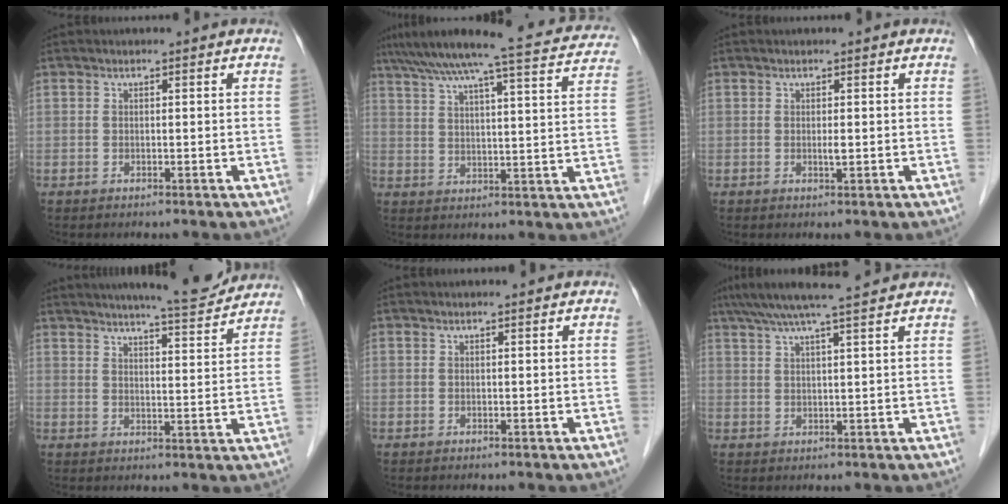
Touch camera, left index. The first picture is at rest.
{"total": 22.7, "force": [20.2, 1.7, 10.2], "torque": [-0.166, 0.008, 0.261]}
{"total": 0.8, "force": [0.1, 0.1, 0.8], "torque": [-0.018, -0.003, 0.002]}
{"total": 11.0, "force": [10.2, 0.6, 4.1], "torque": [-0.060, -0.002, 0.133]}
{"total": 1.3, "force": [1.2, 0.0, 0.5], "torque": [-0.008, 0.011, 0.019]}
{"total": 10.3, "force": [8.7, -0.4, 5.5], "torque": [-0.092, 0.032, 0.126]}